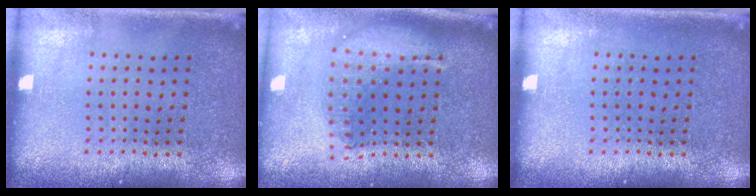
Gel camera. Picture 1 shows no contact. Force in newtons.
{"total": 1.7, "press": 1.5, "slide": 0.9}
{"total": 0.0}